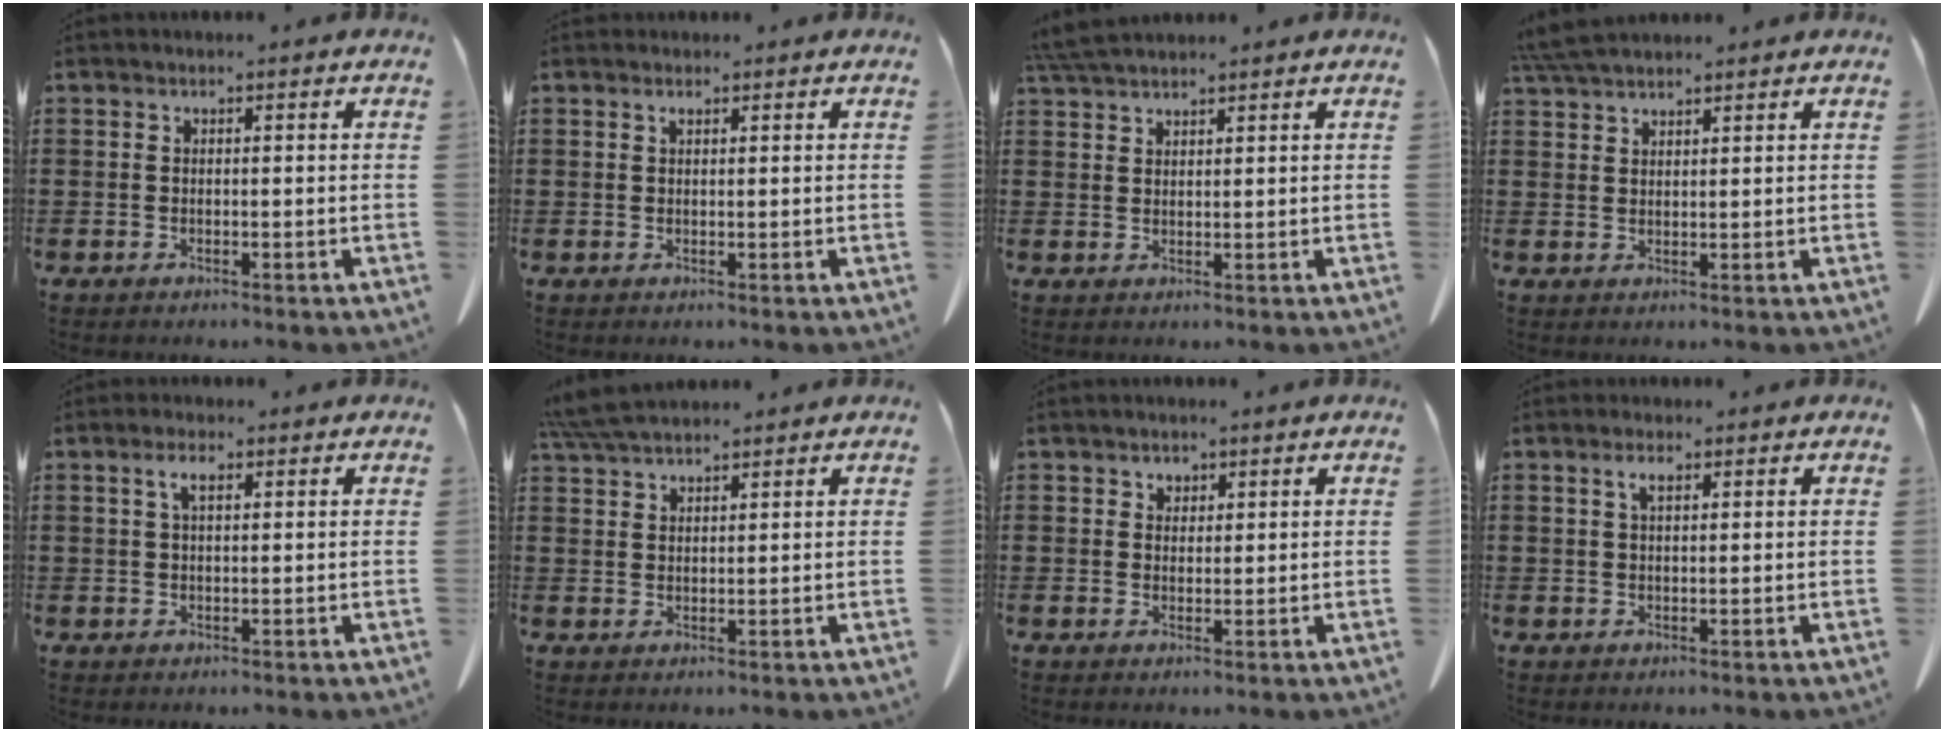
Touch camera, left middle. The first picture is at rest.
{"total": 0.7, "force": [0.5, 0.3, 0.5], "torque": [-0.012, 0.000, 0.011]}
{"total": 4.1, "force": [3.7, 0.6, 1.6], "torque": [-0.043, -0.004, 0.072]}
{"total": 4.5, "force": [4.0, 0.7, 1.9], "torque": [-0.049, -0.004, 0.077]}
{"total": 2.9, "force": [1.3, 0.9, 2.4], "torque": [-0.053, 0.005, 0.023]}
{"total": 5.2, "force": [4.6, 0.9, 2.2], "torque": [-0.056, -0.007, 0.088]}
{"total": 1.6, "force": [1.3, 0.8, 0.2], "torque": [0.001, -0.001, 0.025]}
{"total": 2.3, "force": [1.3, 0.7, 1.8], "torque": [-0.032, -0.001, 0.021]}